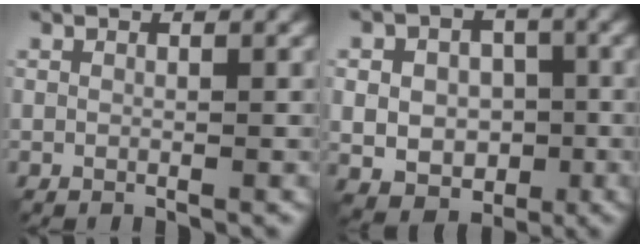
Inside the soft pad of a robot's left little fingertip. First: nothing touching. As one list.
[{"total": 6.7, "force": [-0.7, 5.4, 4.0], "torque": [-0.052, -0.001, -0.017]}]